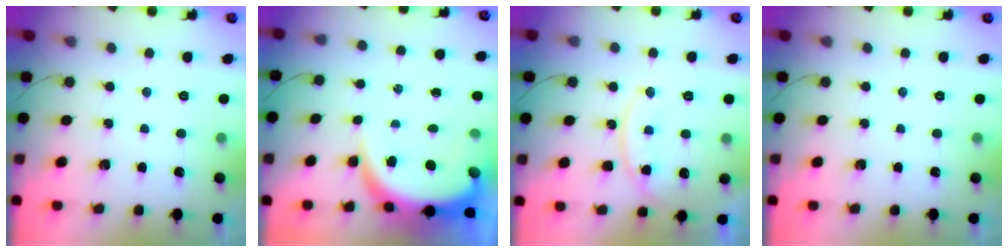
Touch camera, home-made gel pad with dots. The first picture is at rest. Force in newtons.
{"total": 8.9, "press": 8.9, "slide": 1.1}
{"total": 14.3, "press": 14.3, "slide": 1.2}
{"total": 0.0}